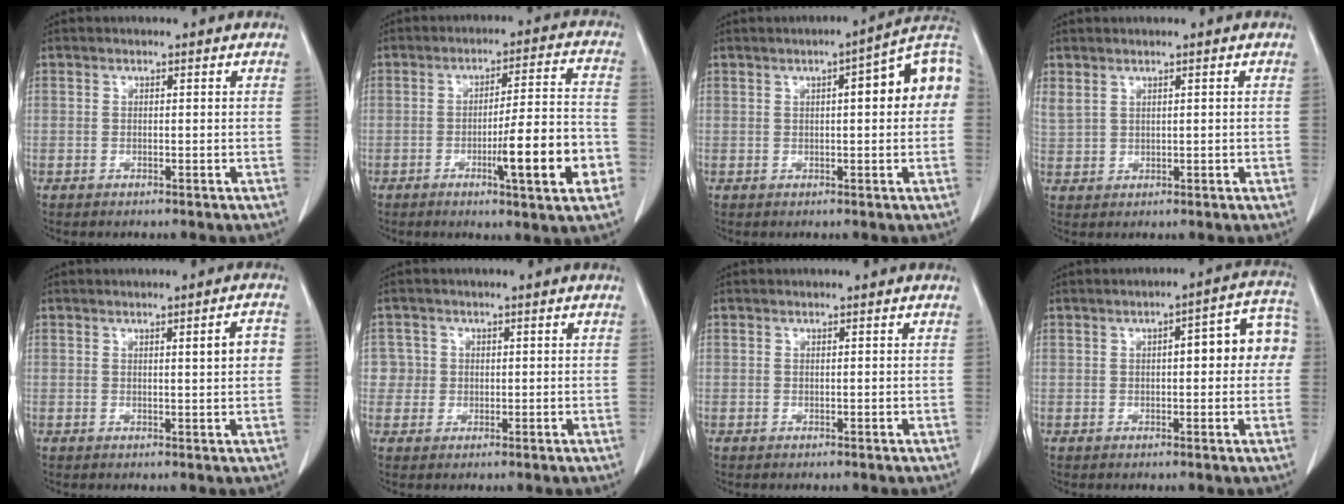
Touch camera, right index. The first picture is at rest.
{"total": 12.5, "force": [-4.3, 0.6, 11.7], "torque": [-0.171, -0.001, -0.063]}
{"total": 9.6, "force": [1.5, 1.6, 9.4], "torque": [-0.123, 0.032, 0.012]}
{"total": 2.7, "force": [1.5, 1.5, 1.6], "torque": [-0.051, 0.016, 0.046]}
{"total": 3.3, "force": [0.6, 0.2, 3.2], "torque": [-0.042, 0.003, 0.008]}
{"total": 2.8, "force": [0.3, 2.7, -0.3], "torque": [0.024, 0.009, 0.000]}
{"total": 0.0}
{"total": 9.0, "force": [0.9, 2.5, 8.6], "torque": [-0.103, 0.038, 0.007]}